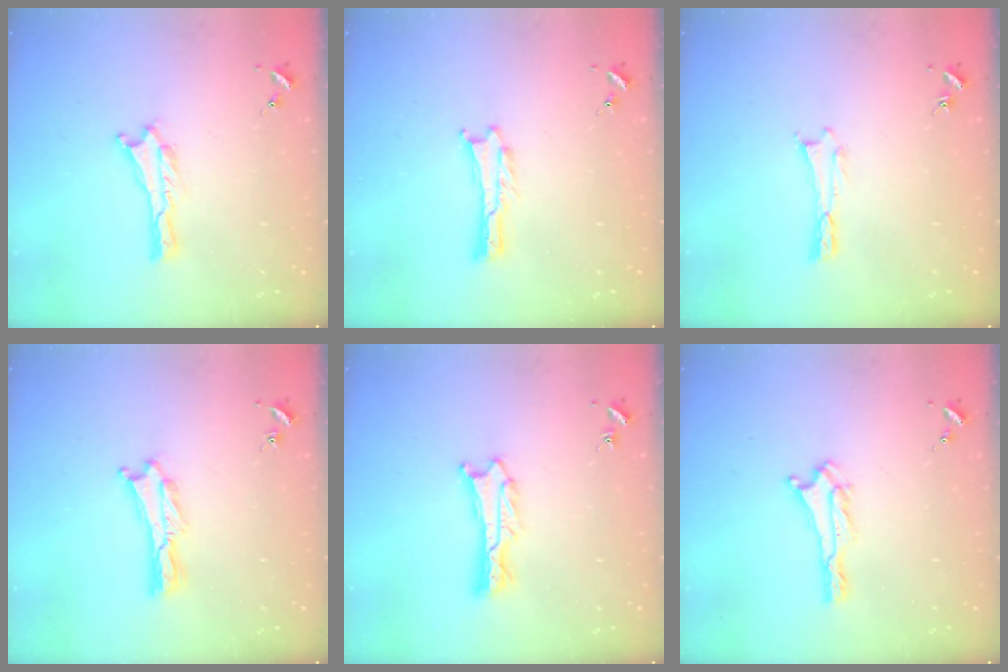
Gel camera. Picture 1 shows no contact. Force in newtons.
{"total": 0.0}
{"total": 0.0}
{"total": 0.7, "press": 0.7, "slide": 0.2}
{"total": 1.1, "press": 1.1, "slide": 0.2}
{"total": 0.6, "press": 0.6, "slide": 0.1}